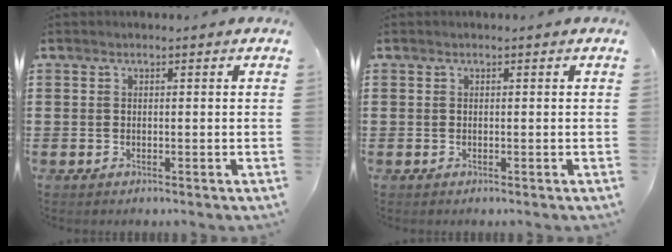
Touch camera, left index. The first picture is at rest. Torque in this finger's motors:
{"motor_torque": [0.00, 0.00, 0.00, 0.00]}